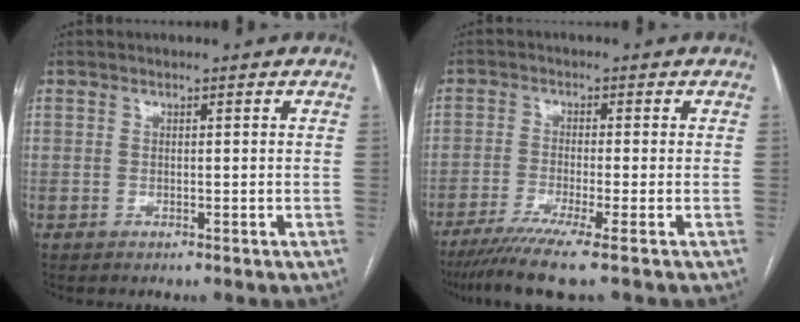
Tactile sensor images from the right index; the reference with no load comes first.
{"total": 8.2, "force": [-5.9, -1.0, 5.5], "torque": [-0.086, -0.024, -0.100]}